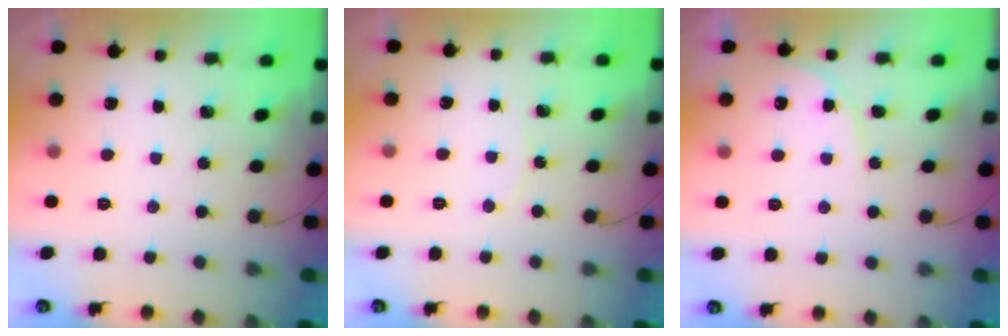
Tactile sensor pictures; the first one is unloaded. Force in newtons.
{"total": 4.4, "press": 3.7, "slide": 2.5}
{"total": 6.5, "press": 6.5, "slide": 0.6}